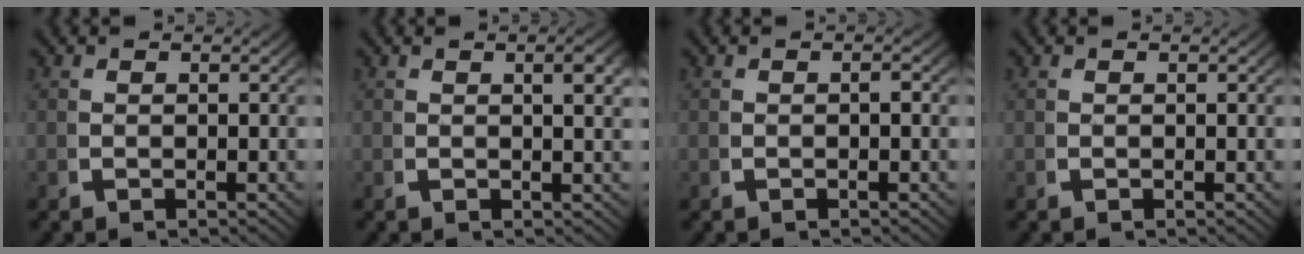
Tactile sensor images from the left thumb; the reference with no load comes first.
{"total": 1.9, "force": [0.4, 0.5, 1.8], "torque": [-0.022, -0.001, 0.007]}
{"total": 0.6, "force": [-0.3, 0.3, 0.5], "torque": [-0.007, 0.001, -0.005]}
{"total": 0.0}